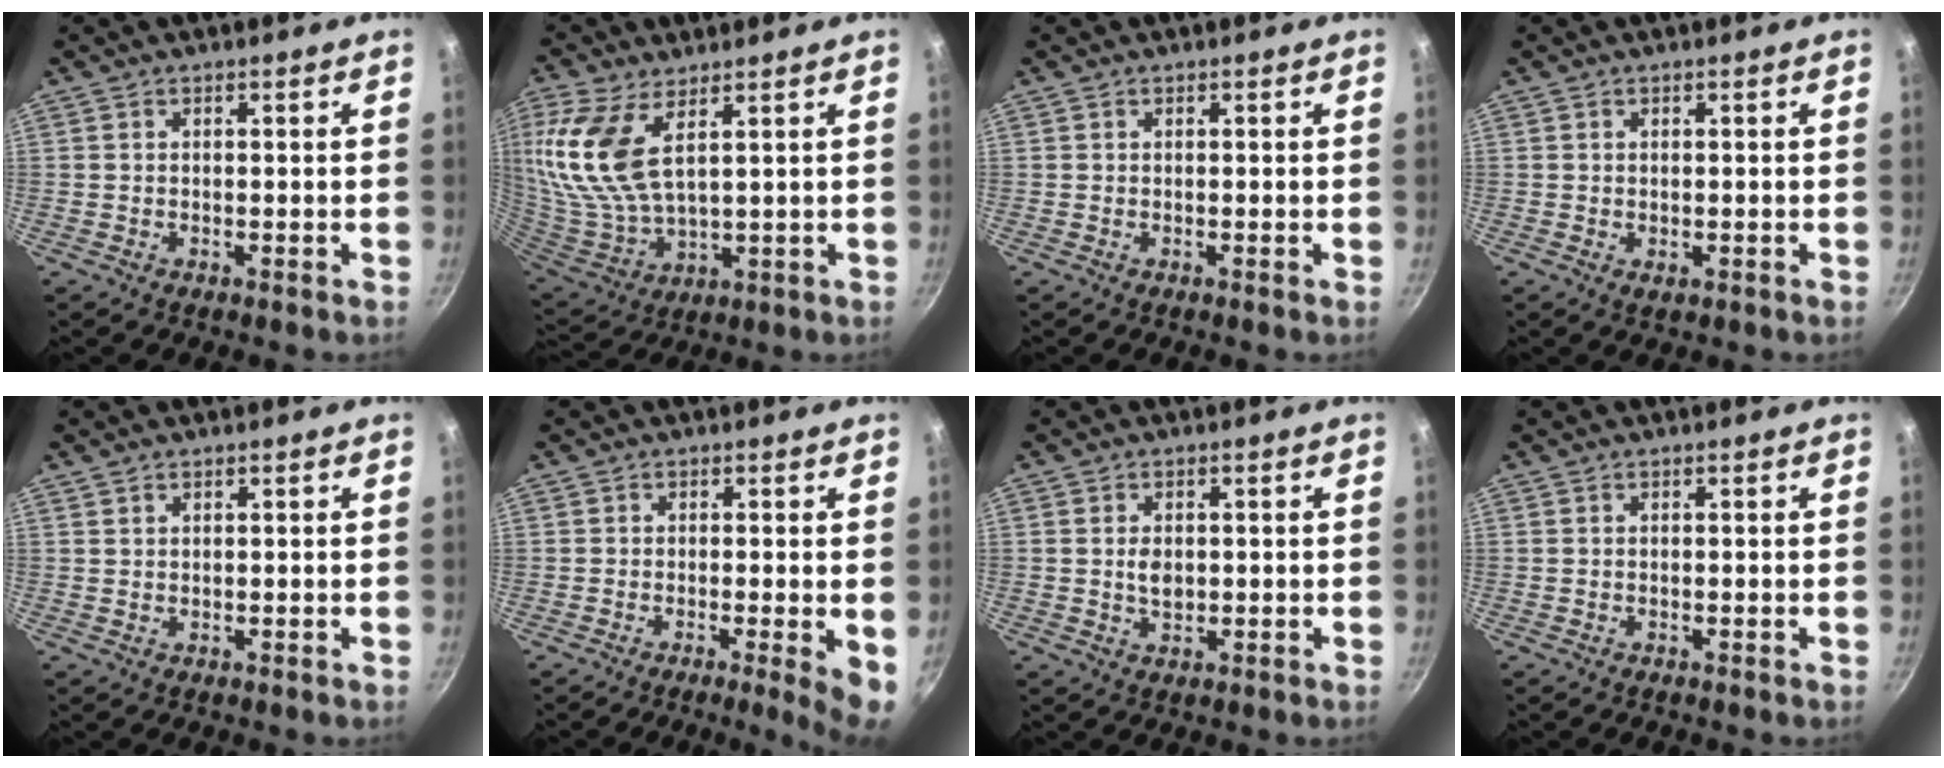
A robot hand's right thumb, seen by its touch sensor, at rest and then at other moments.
{"total": 14.8, "force": [6.2, 7.1, 11.4], "torque": [-0.242, -0.030, 0.132]}
{"total": 0.0}
{"total": 1.0, "force": [0.0, 0.7, 0.7], "torque": [-0.010, -0.002, 0.000]}
{"total": 0.9, "force": [0.7, 0.5, 0.3], "torque": [-0.003, -0.002, 0.012]}
{"total": 5.7, "force": [-1.1, 0.8, 5.5], "torque": [-0.062, -0.005, -0.012]}
{"total": 3.1, "force": [0.3, 2.0, 2.3], "torque": [-0.033, -0.001, 0.006]}
{"total": 0.0}